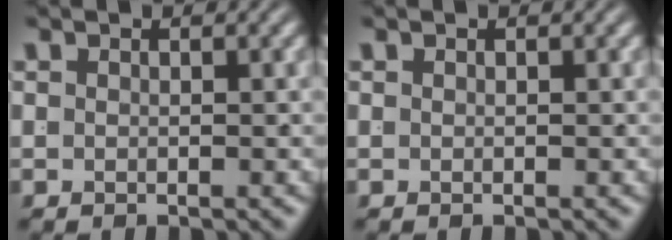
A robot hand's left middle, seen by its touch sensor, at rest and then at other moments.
{"total": 0.0}